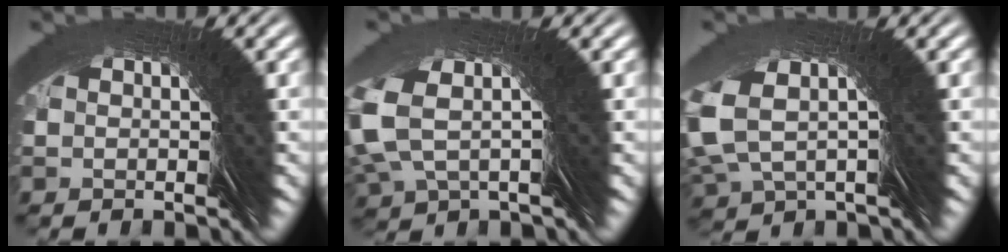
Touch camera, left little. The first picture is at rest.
{"total": 3.2, "force": [2.9, 0.5, 1.3], "torque": [-0.038, 0.029, 0.033]}
{"total": 3.1, "force": [2.5, 0.9, 1.5], "torque": [-0.045, 0.020, 0.030]}